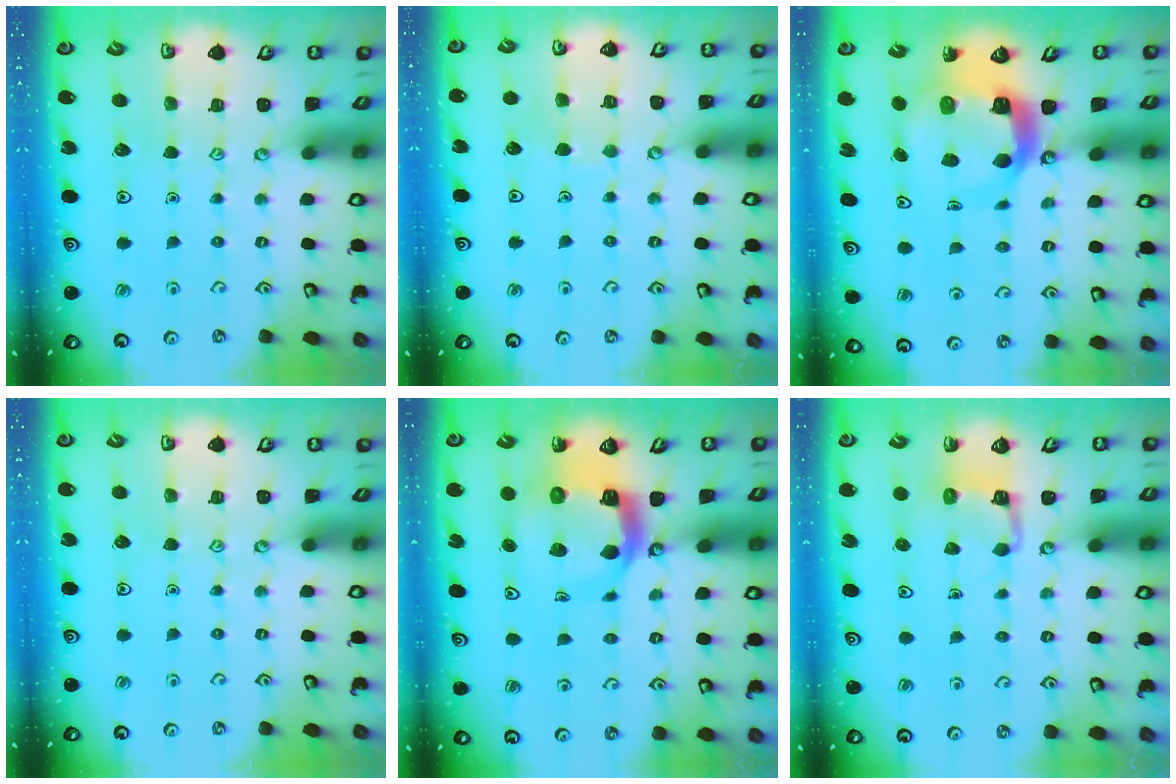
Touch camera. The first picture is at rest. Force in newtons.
{"total": 3.7, "press": 3.7, "slide": 0.3}
{"total": 9.8, "press": 9.8, "slide": 1.1}
{"total": 0.0}
{"total": 10.3, "press": 10.3, "slide": 1.2}
{"total": 2.8, "press": 2.8, "slide": 0.2}